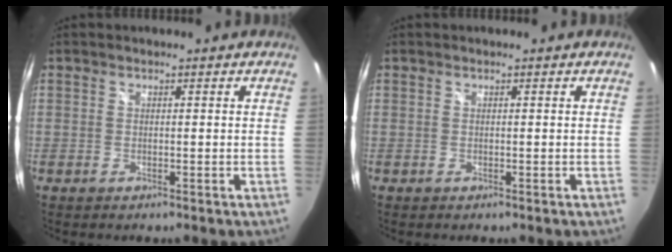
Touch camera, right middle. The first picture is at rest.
{"total": 0.0}